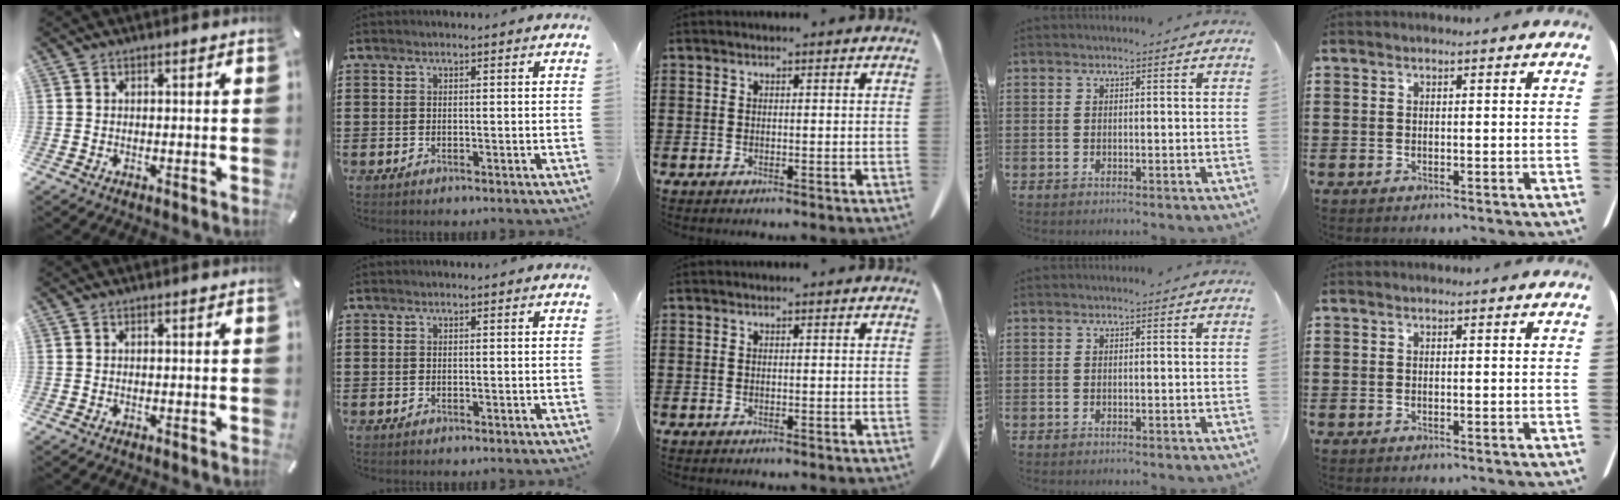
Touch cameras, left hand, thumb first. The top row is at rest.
{}